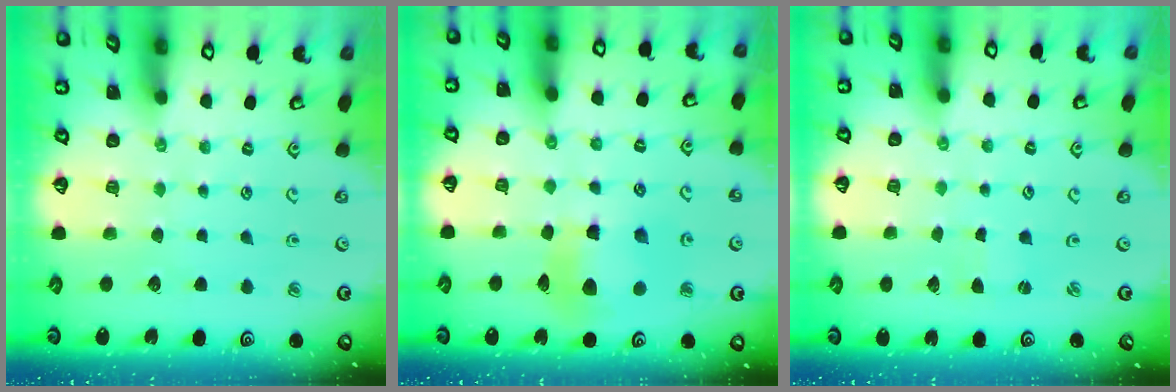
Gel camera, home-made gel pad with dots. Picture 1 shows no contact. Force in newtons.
{"total": 10.0, "press": 10.0, "slide": 1.3}
{"total": 0.0}